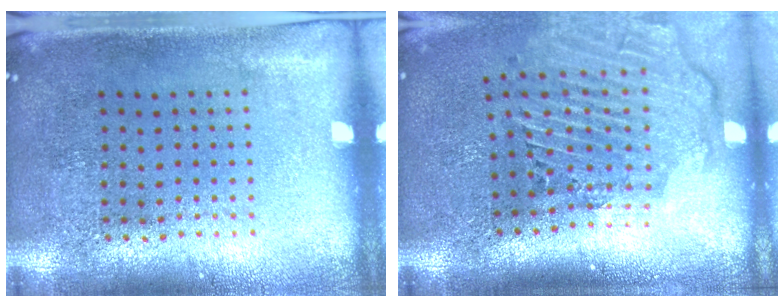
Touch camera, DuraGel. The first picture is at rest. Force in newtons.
{"total": 2.9, "press": 2.4, "slide": 1.7}